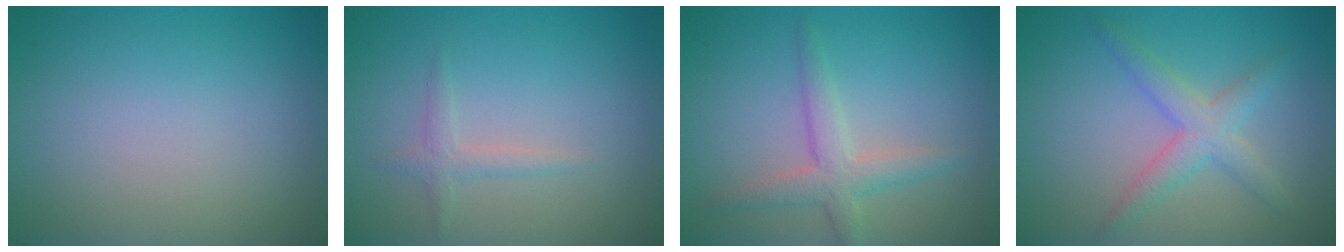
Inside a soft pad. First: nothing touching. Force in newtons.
{"total": 1.3, "press": 1.3, "slide": 0.1}
{"total": 2.9, "press": 2.9, "slide": 0.2}
{"total": 2.4, "press": 2.4, "slide": 0.1}